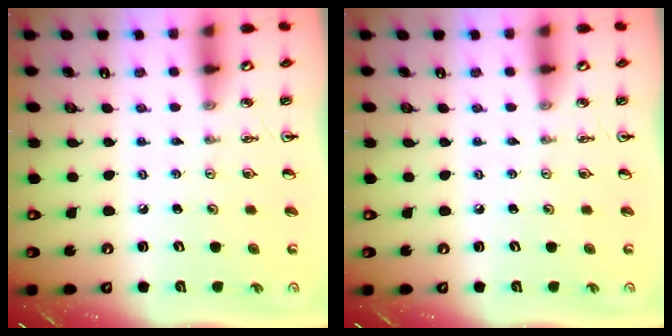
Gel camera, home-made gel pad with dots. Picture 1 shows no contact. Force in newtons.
{"total": 0.0}